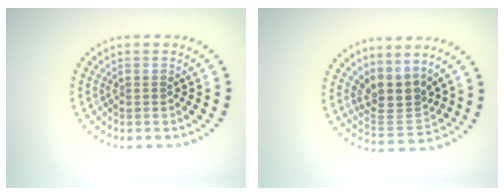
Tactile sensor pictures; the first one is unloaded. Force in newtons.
{"total": 3.6, "press": 3.0, "slide": 2.1}